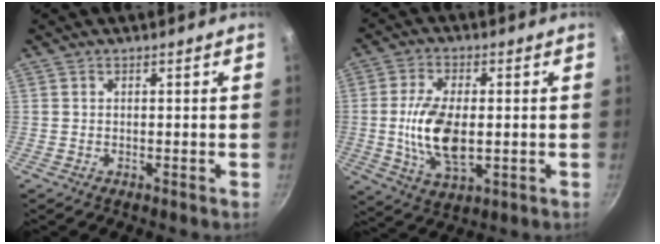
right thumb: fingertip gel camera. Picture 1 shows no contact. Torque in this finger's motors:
{"motor_torque": [1.78, 1.64, 1.46, -0.53, 0.12]}